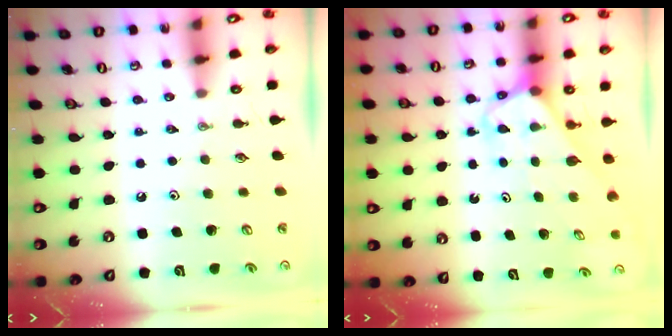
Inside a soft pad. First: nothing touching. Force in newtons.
{"total": 3.5, "press": 3.5, "slide": 0.2}